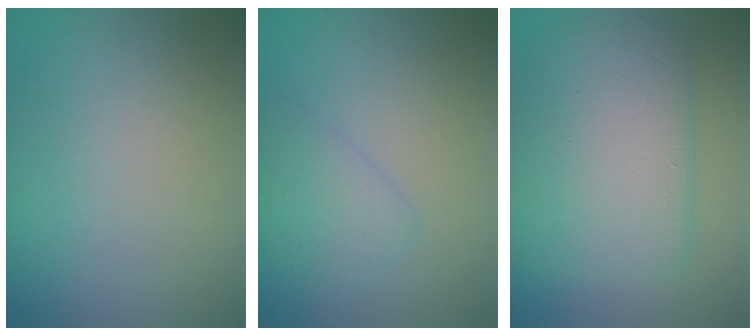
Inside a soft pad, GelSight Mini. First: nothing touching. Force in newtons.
{"total": 2.5, "press": 2.4, "slide": 0.2}
{"total": 8.5, "press": 8.4, "slide": 0.7}